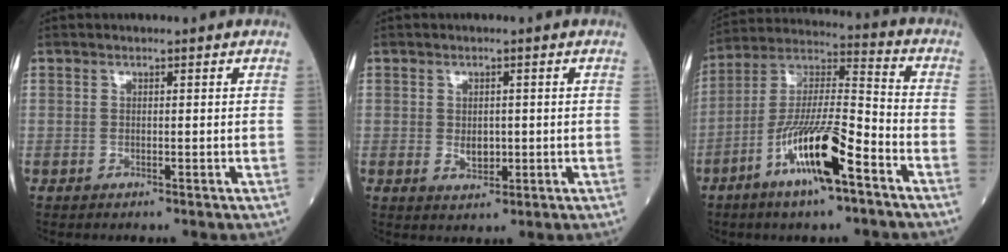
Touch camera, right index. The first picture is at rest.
{"total": 2.7, "force": [-0.2, 1.7, 2.0], "torque": [-0.028, -0.002, 0.004]}
{"total": 14.8, "force": [-7.3, 2.2, 12.7], "torque": [-0.247, -0.004, -0.133]}